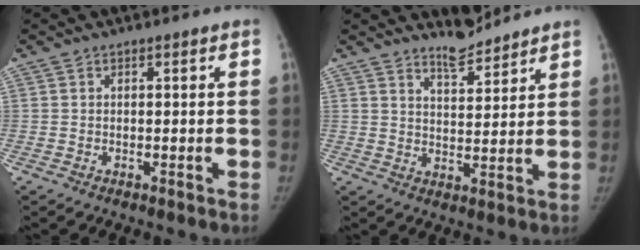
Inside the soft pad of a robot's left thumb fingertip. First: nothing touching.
{"total": 5.1, "force": [4.9, 1.0, 0.9], "torque": [-0.005, -0.042, 0.087]}